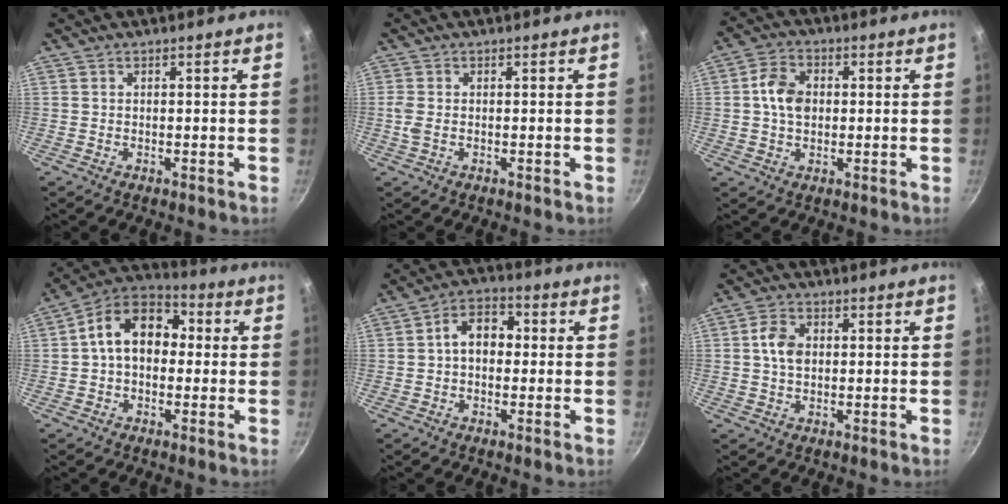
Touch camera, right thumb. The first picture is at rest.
{"total": 2.1, "force": [-0.2, 1.2, 1.6], "torque": [-0.044, -0.001, -0.007]}
{"total": 6.9, "force": [0.5, 5.1, 4.6], "torque": [-0.071, 0.012, 0.002]}
{"total": 13.0, "force": [1.0, 9.3, 9.0], "torque": [-0.107, 0.036, -0.005]}
{"total": 7.4, "force": [0.3, 5.3, 5.1], "torque": [-0.048, 0.021, -0.006]}
{"total": 5.2, "force": [0.5, 3.7, 3.6], "torque": [-0.059, 0.006, 0.005]}